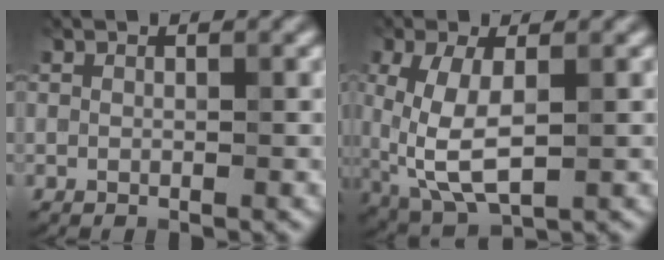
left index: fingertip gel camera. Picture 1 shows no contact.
{"total": 6.5, "force": [-0.3, 3.0, 5.7], "torque": [-0.139, -0.012, -0.003]}